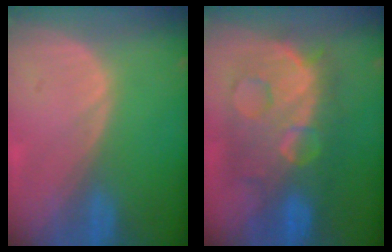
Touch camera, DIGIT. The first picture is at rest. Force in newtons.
{"total": 12.2, "press": 12.1, "slide": 1.3}